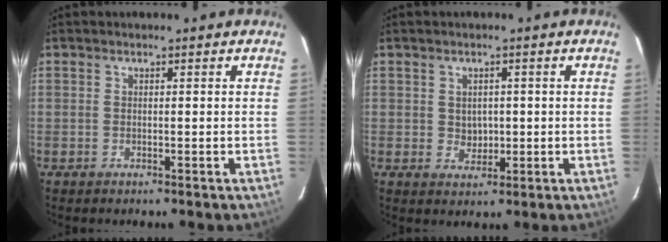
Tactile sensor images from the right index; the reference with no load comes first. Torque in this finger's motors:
{"motor_torque": [-0.12, 0.00, 0.03, 0.00]}